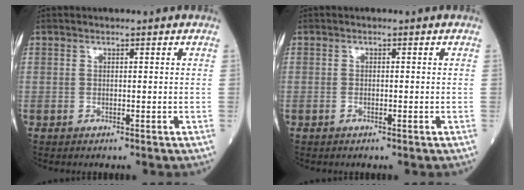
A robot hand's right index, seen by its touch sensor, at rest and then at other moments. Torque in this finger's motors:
{"motor_torque": [-0.14, 0.05, -0.04, -0.01]}